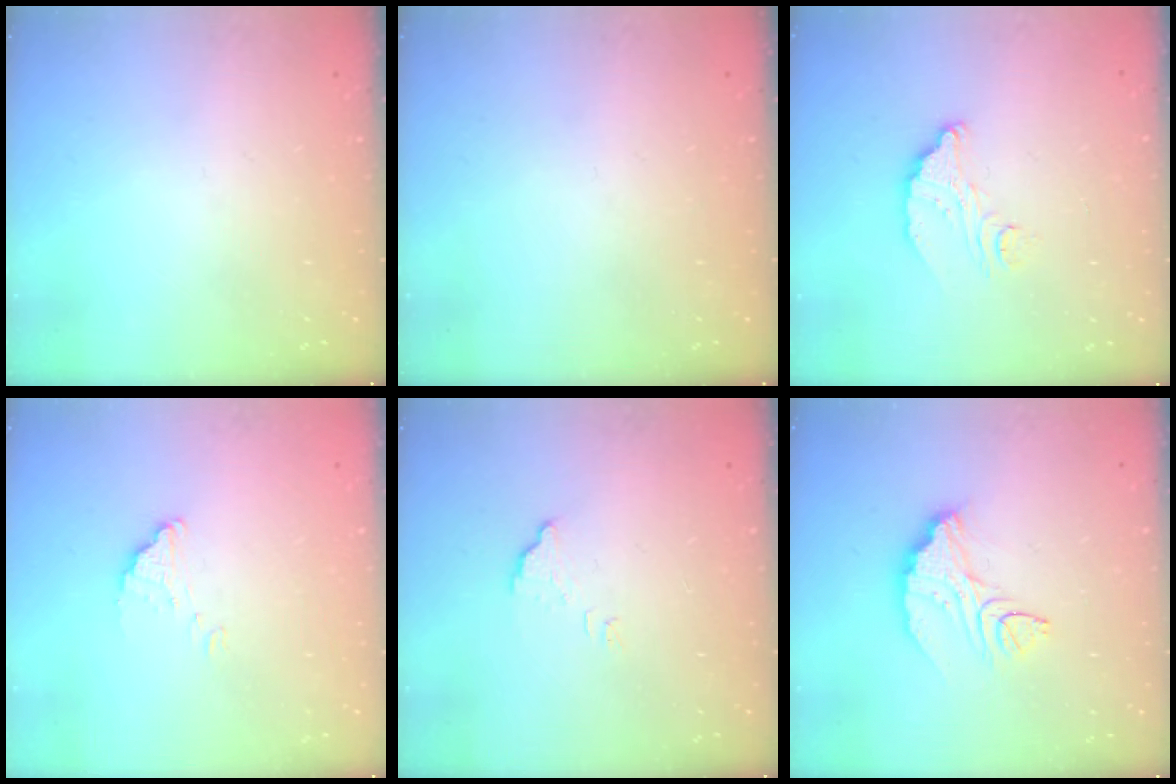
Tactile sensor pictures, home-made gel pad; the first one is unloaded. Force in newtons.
{"total": 0.0}
{"total": 7.5, "press": 7.5, "slide": 0.2}
{"total": 1.5, "press": 1.5, "slide": 0.1}
{"total": 2.3, "press": 2.3, "slide": 0.1}
{"total": 9.3, "press": 9.3, "slide": 0.8}